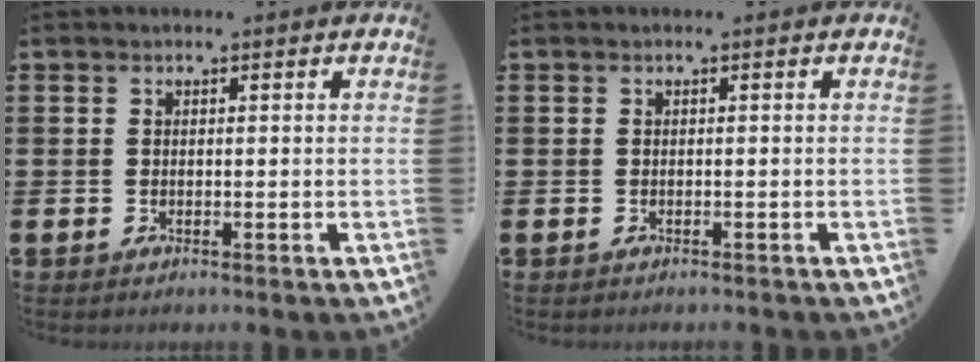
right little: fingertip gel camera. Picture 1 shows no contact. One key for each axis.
{"total": 0.0}